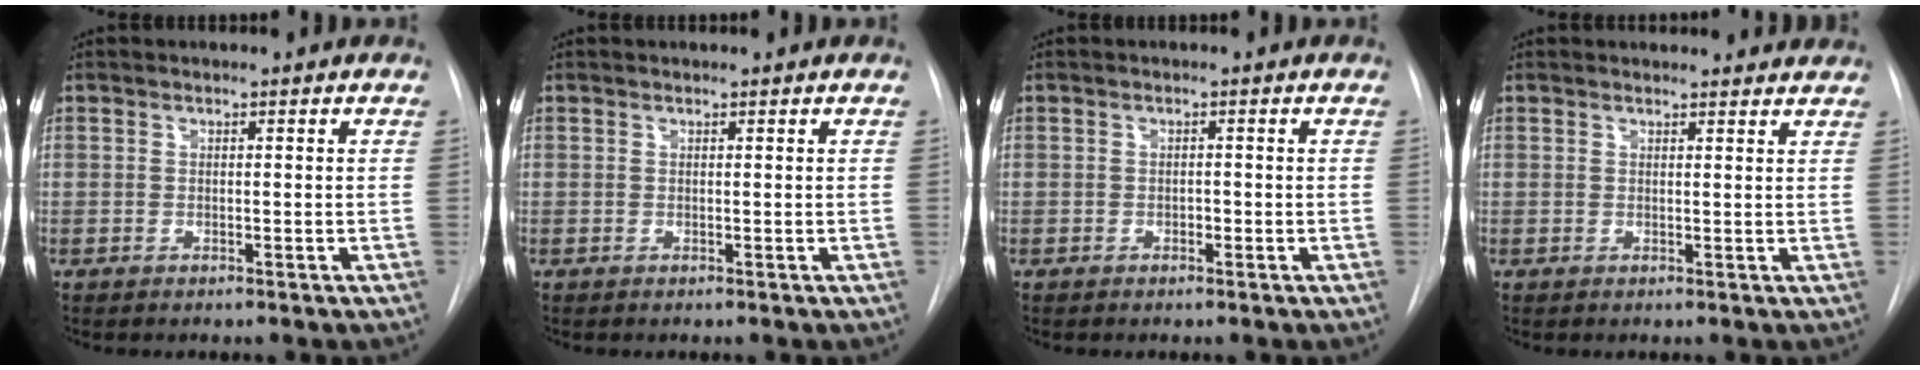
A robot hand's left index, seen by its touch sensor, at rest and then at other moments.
{"total": 0.7, "force": [0.7, 0.1, 0.1], "torque": [-0.004, 0.015, 0.014]}
{"total": 0.6, "force": [-0.3, 0.4, 0.4], "torque": [-0.004, 0.002, -0.006]}
{"total": 6.5, "force": [6.3, 1.5, 0.8], "torque": [0.006, 0.009, 0.052]}